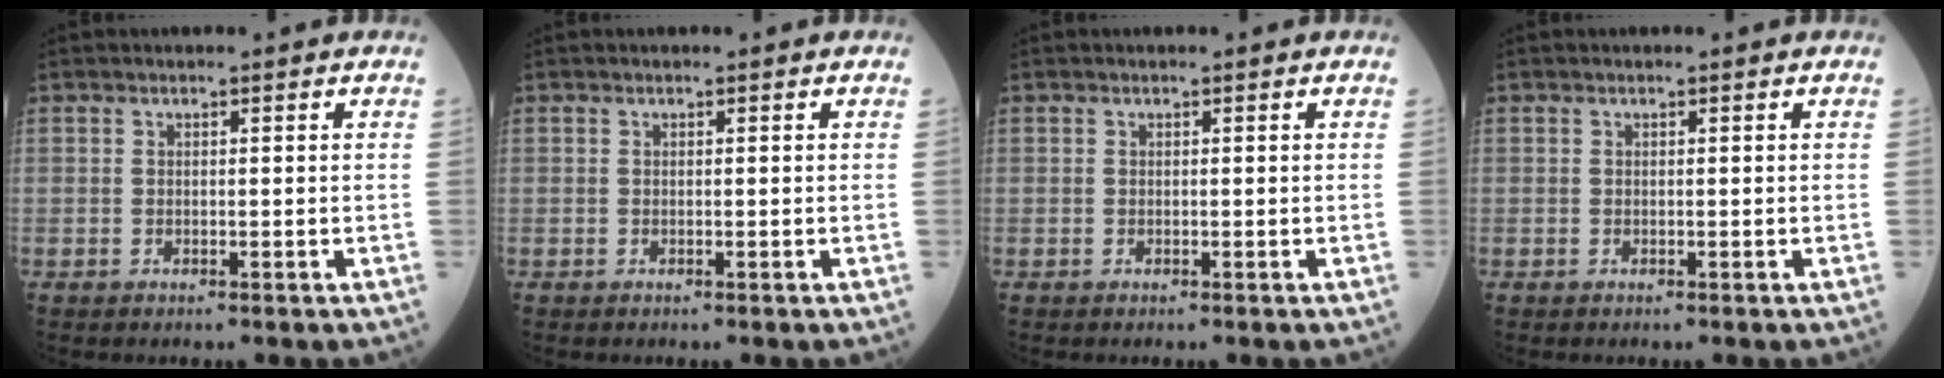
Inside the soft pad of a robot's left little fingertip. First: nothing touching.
{"total": 0.0}
{"total": 0.0}
{"total": 0.0}